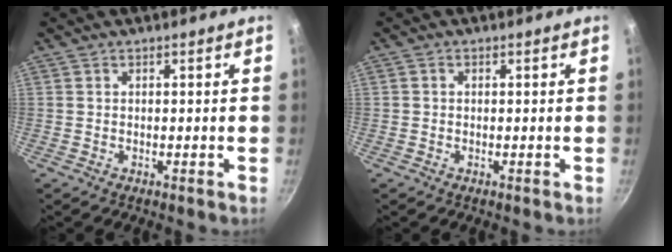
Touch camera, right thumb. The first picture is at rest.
{"total": 0.5, "force": [0.0, 0.5, 0.2], "torque": [-0.004, 0.003, 0.000]}